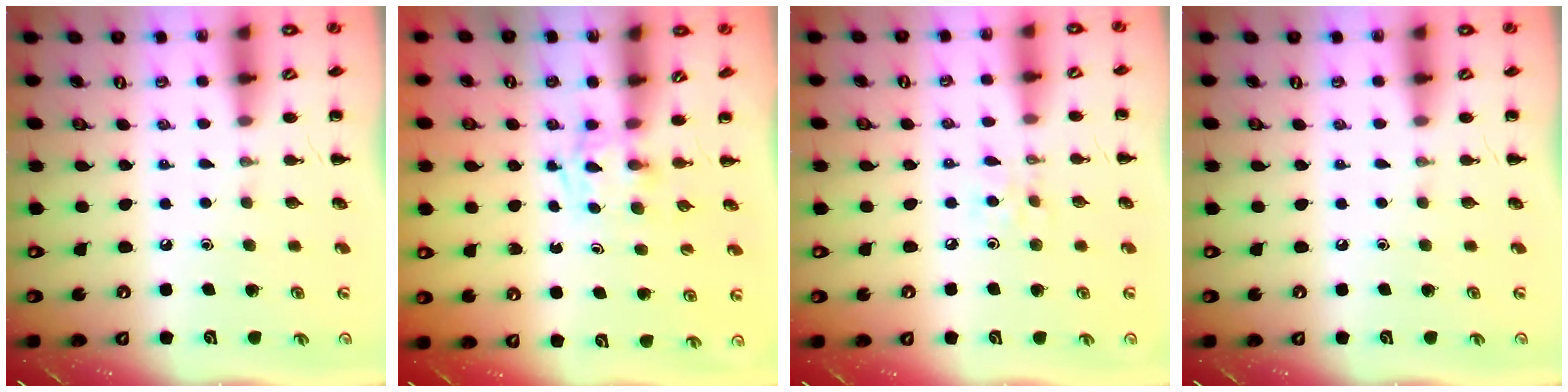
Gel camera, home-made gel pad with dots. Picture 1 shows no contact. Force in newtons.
{"total": 1.8, "press": 1.4, "slide": 1.1}
{"total": 3.9, "press": 3.6, "slide": 1.3}
{"total": 0.0}